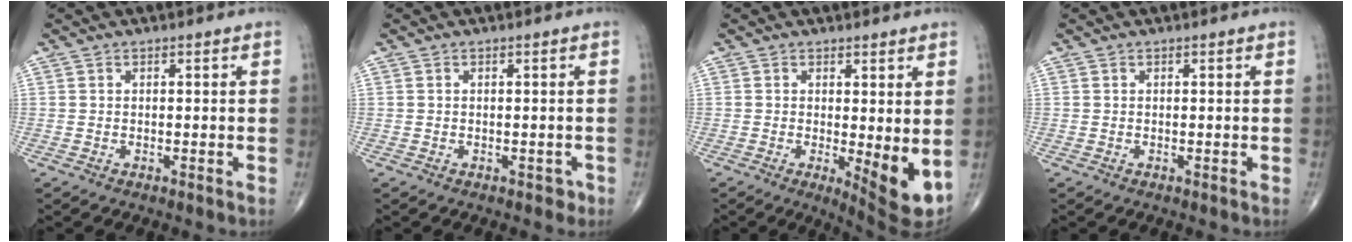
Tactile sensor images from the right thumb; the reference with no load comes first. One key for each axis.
{"total": 1.2, "fx": -0.5, "fy": 0.9, "fz": 0.6, "tx": 0.003, "ty": 0.003, "tz": -0.005}
{"total": 7.4, "fx": -0.5, "fy": 2.2, "fz": 7.0, "tx": -0.094, "ty": -0.021, "tz": -0.002}
{"total": 0.0}